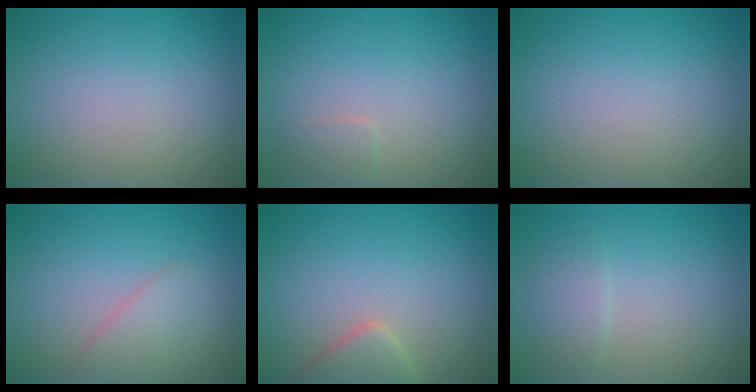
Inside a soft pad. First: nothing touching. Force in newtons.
{"total": 0.9, "press": 0.9, "slide": 0.1}
{"total": 0.0}
{"total": 2.3, "press": 2.3, "slide": 0.0}
{"total": 2.8, "press": 2.8, "slide": 0.2}
{"total": 1.5, "press": 1.5, "slide": 0.1}